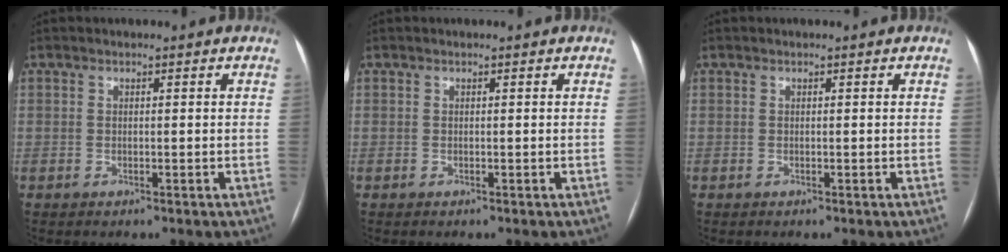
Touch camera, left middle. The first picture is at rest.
{"total": 0.0}
{"total": 0.0}